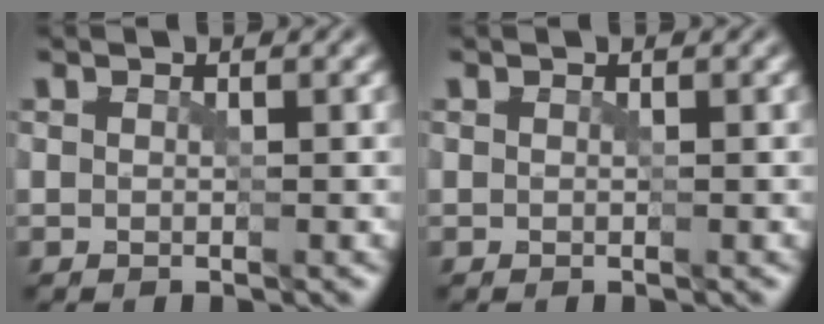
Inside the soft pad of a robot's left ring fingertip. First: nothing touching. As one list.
[{"total": 0.0}]